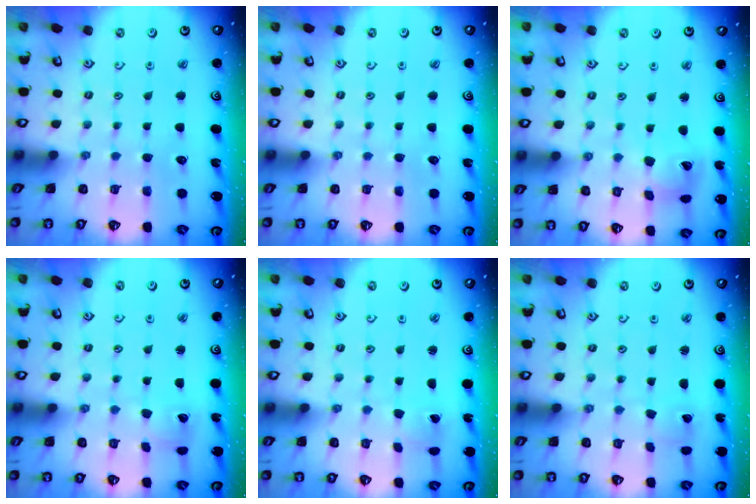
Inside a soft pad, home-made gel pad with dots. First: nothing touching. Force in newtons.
{"total": 0.0}
{"total": 9.5, "press": 9.4, "slide": 1.3}
{"total": 2.6, "press": 2.6, "slide": 0.3}
{"total": 1.0, "press": 0.9, "slide": 0.4}
{"total": 0.5, "press": 0.5, "slide": 0.1}